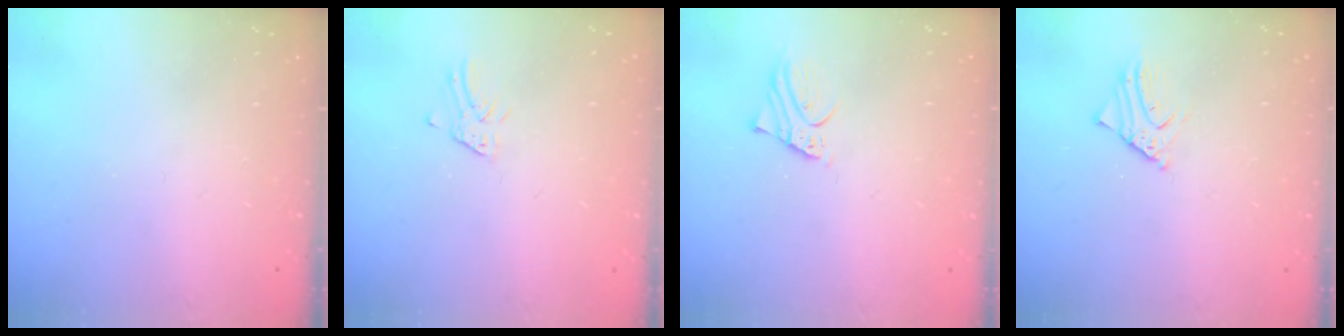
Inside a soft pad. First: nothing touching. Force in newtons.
{"total": 1.3, "press": 1.3, "slide": 0.1}
{"total": 2.4, "press": 2.4, "slide": 0.0}
{"total": 2.3, "press": 2.3, "slide": 0.2}